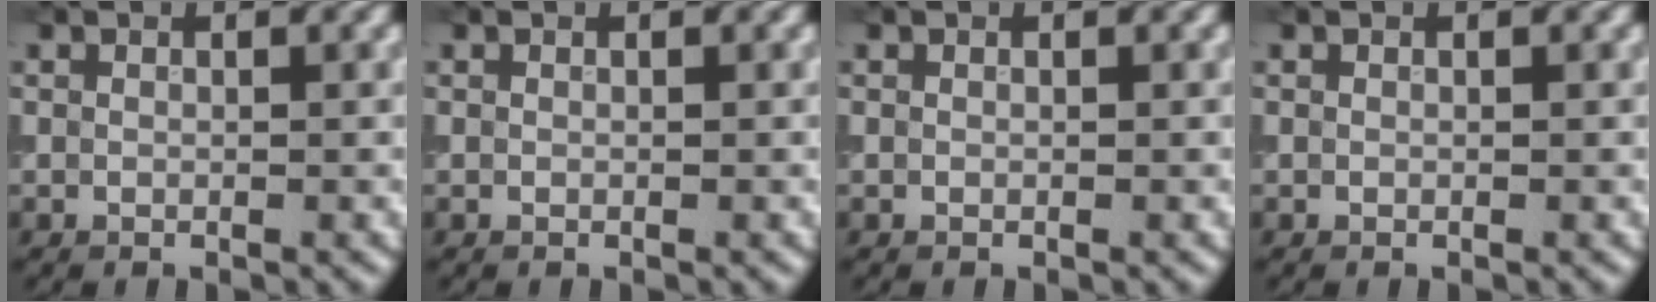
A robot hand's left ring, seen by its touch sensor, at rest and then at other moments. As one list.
[{"total": 0.0}, {"total": 0.0}, {"total": 0.0}]